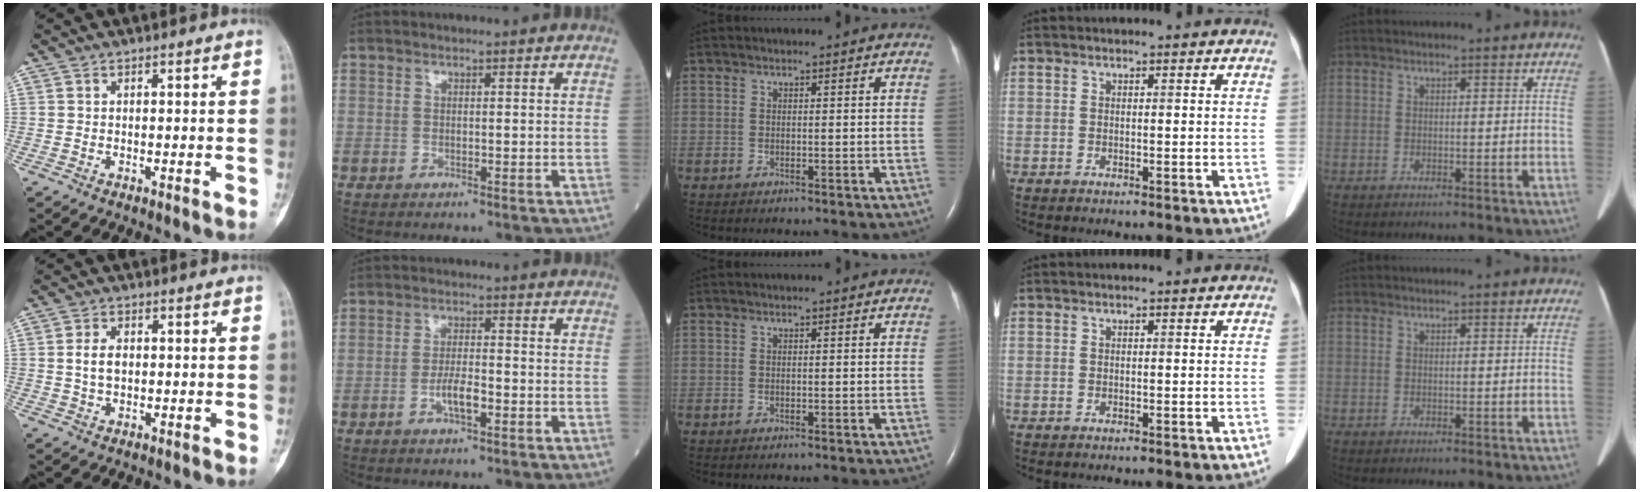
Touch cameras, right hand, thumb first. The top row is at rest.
{"thumb": {"total": 3.7, "force": [0.1, 2.4, 2.9], "torque": [-0.050, 0.005, 0.001]}, "index": {"total": 4.0, "force": [-1.5, 0.9, 3.6], "torque": [-0.068, 0.002, -0.029]}}